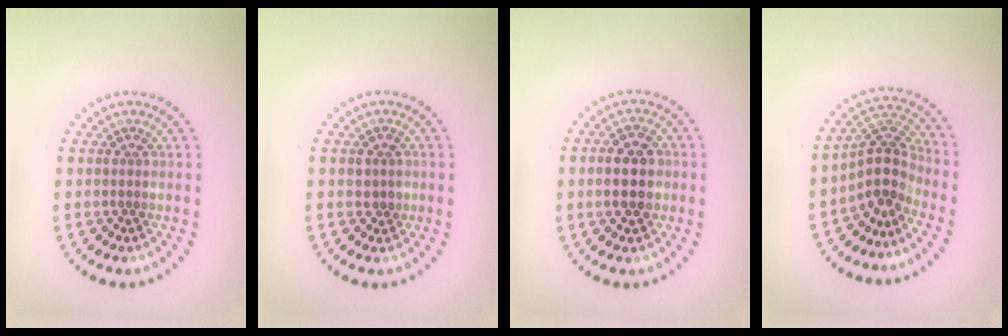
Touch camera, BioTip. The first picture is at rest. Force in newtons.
{"total": 1.4, "press": 1.3, "slide": 0.5}
{"total": 3.5, "press": 3.5, "slide": 0.4}
{"total": 3.7, "press": 2.6, "slide": 2.6}